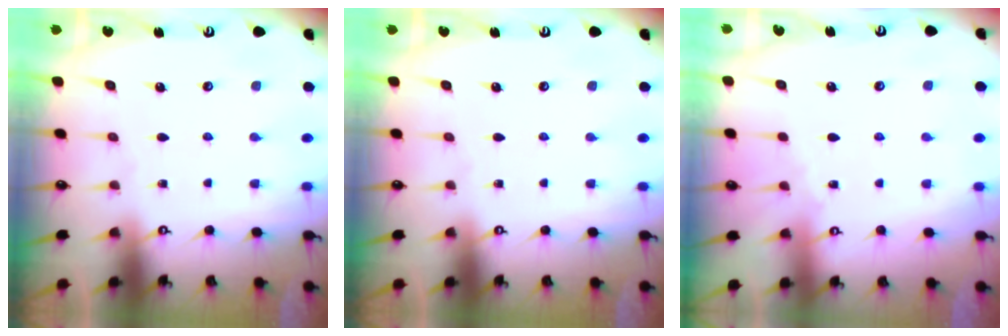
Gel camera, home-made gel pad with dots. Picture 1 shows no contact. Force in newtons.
{"total": 0.0}
{"total": 1.8, "press": 1.8, "slide": 0.4}